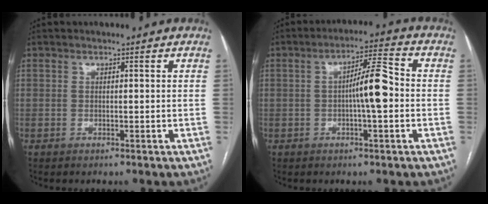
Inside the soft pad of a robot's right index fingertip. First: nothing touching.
{"total": 7.1, "force": [-0.6, 0.8, 7.0], "torque": [-0.119, 0.017, -0.014]}